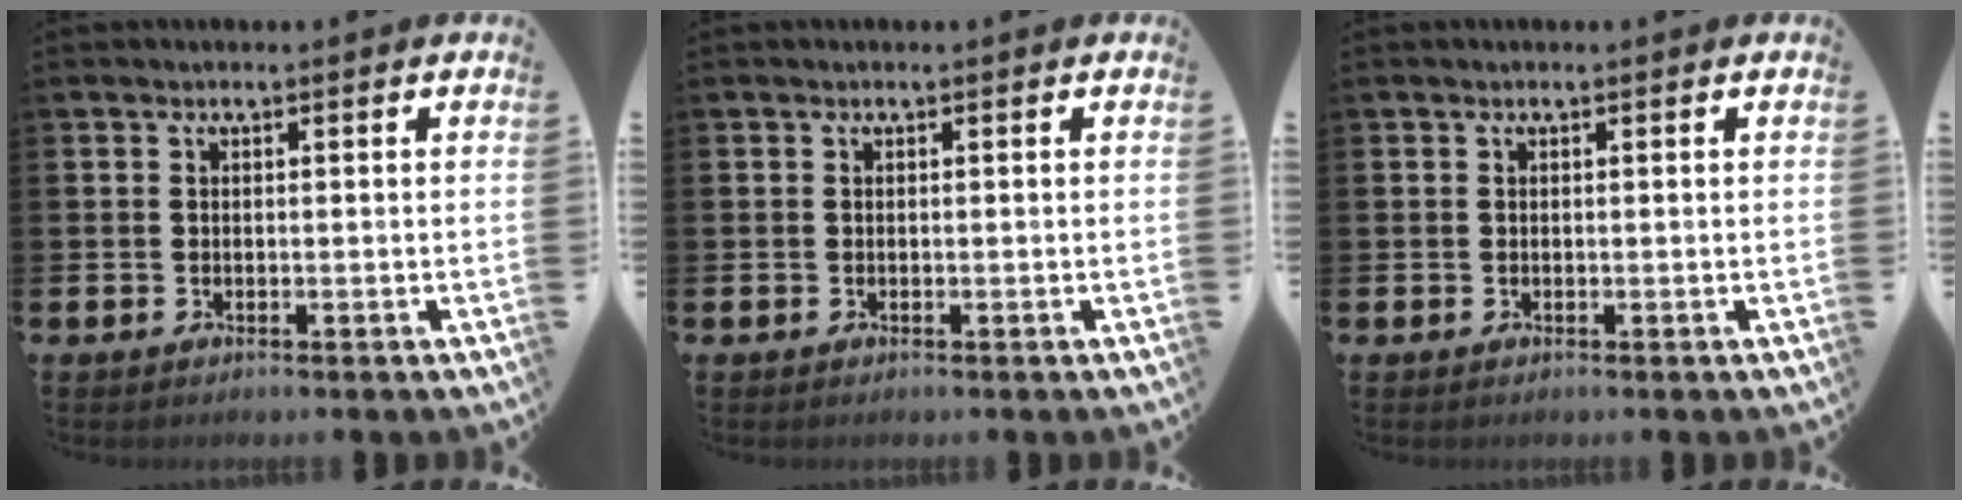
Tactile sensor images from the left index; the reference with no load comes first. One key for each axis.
{"total": 0.0}
{"total": 0.0}